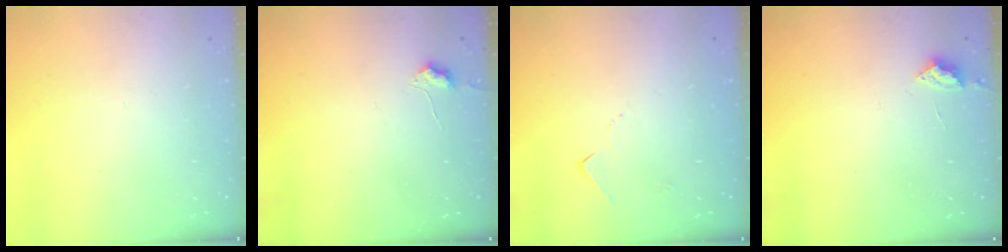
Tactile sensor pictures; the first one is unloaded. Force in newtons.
{"total": 4.3, "press": 4.3, "slide": 0.7}
{"total": 5.6, "press": 5.6, "slide": 0.6}
{"total": 2.9, "press": 2.8, "slide": 0.4}